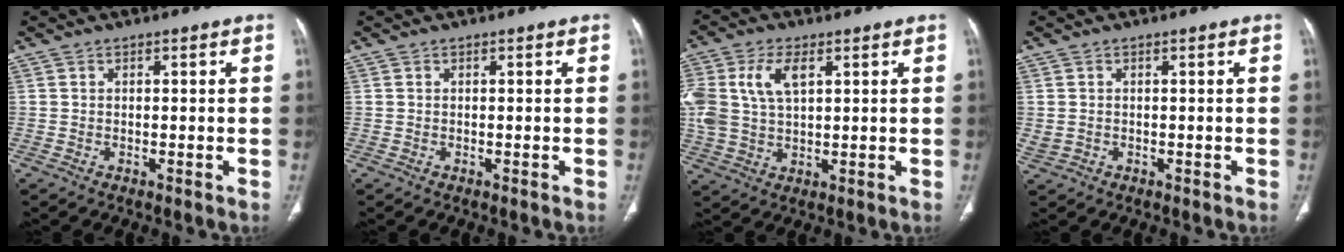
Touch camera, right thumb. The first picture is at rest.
{"total": 0.0}
{"total": 12.1, "force": [3.7, 7.0, 9.2], "torque": [-0.217, 0.006, 0.077]}
{"total": 1.7, "force": [-0.1, 1.5, 0.8], "torque": [-0.022, 0.005, 0.006]}